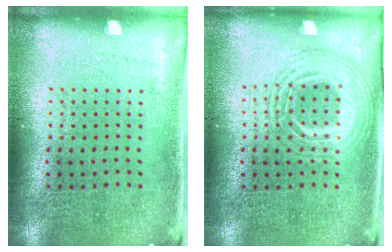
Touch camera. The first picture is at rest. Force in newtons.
{"total": 2.6, "press": 2.6, "slide": 0.3}